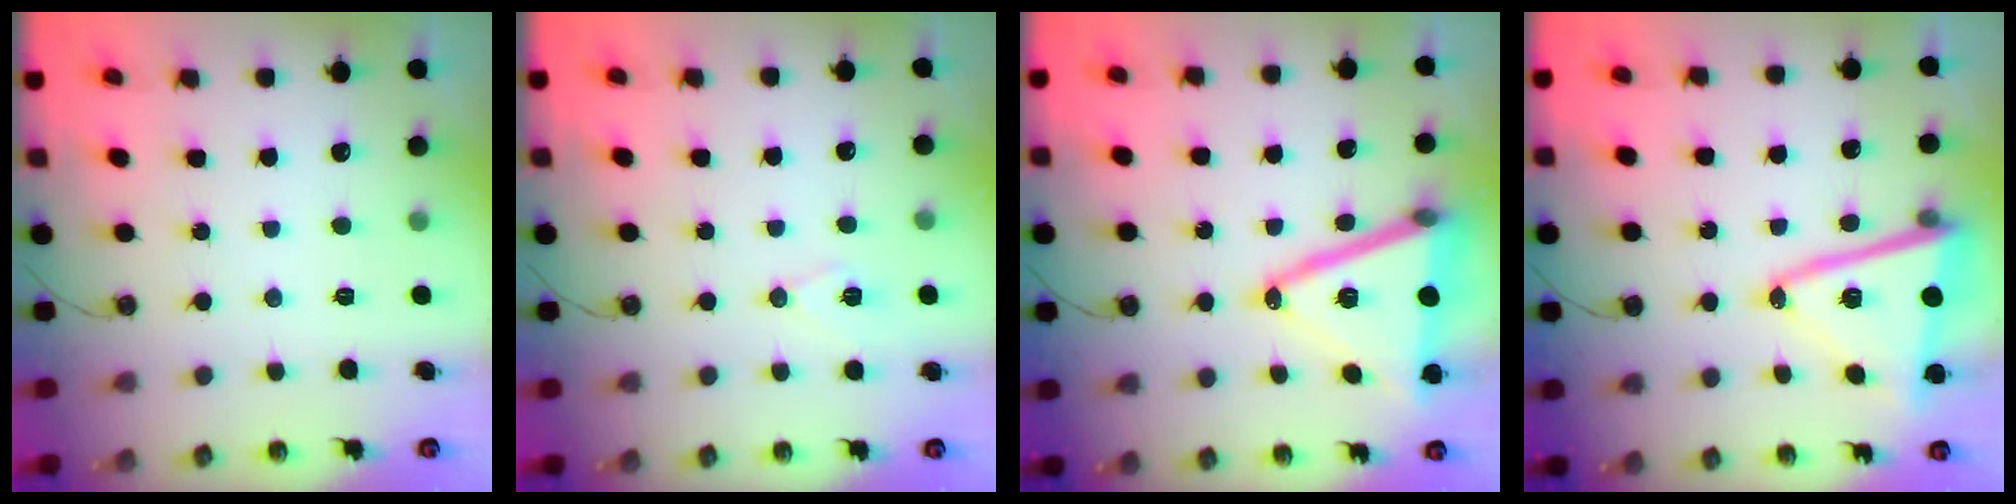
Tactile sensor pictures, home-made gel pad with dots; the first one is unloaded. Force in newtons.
{"total": 7.3, "press": 6.4, "slide": 3.6}
{"total": 18.5, "press": 18.1, "slide": 4.0}
{"total": 16.2, "press": 16.1, "slide": 1.8}